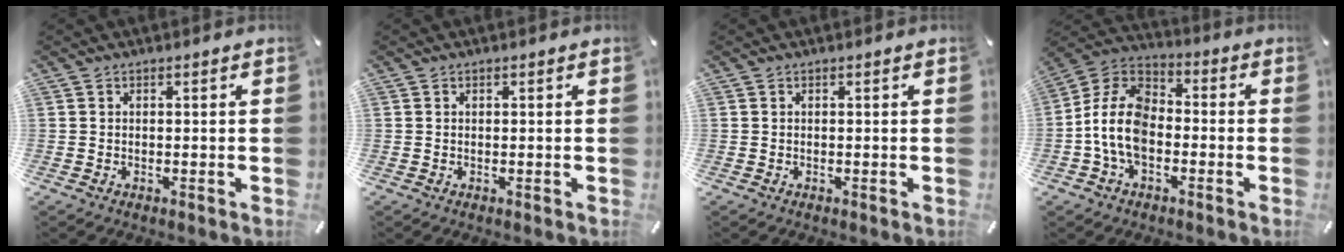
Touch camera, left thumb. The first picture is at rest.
{"total": 0.0}
{"total": 0.0}
{"total": 11.7, "force": [-3.5, 7.9, 7.8], "torque": [-0.185, 0.009, -0.069]}